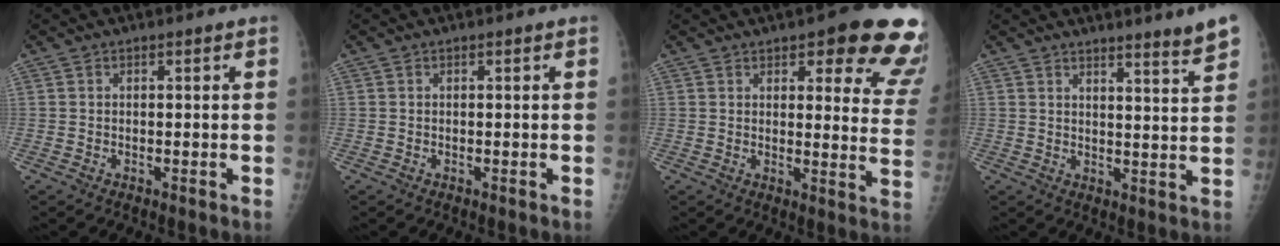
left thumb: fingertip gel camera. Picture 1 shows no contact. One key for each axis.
{"total": 0.0}
{"total": 16.6, "fx": 10.6, "fy": 5.5, "fz": 11.6, "tx": -0.090, "ty": -0.048, "tz": 0.108}
{"total": 5.9, "fx": 4.7, "fy": -0.4, "fz": 3.6, "tx": -0.045, "ty": -0.044, "tz": 0.064}